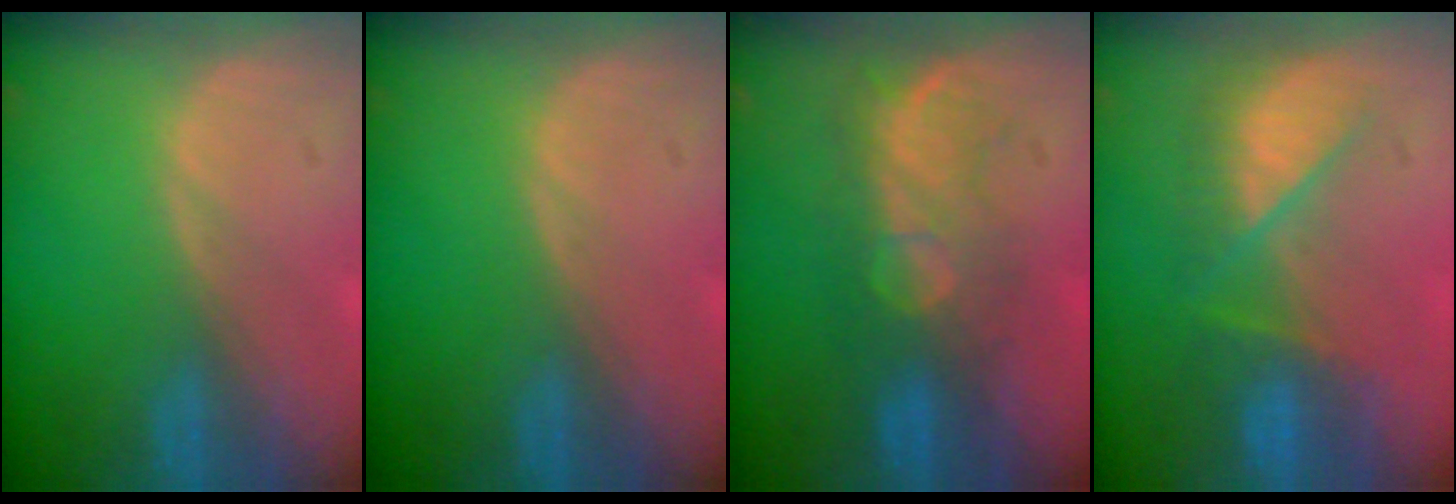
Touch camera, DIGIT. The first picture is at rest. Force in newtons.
{"total": 0.0}
{"total": 7.9, "press": 7.6, "slide": 2.2}
{"total": 7.4, "press": 7.1, "slide": 2.1}